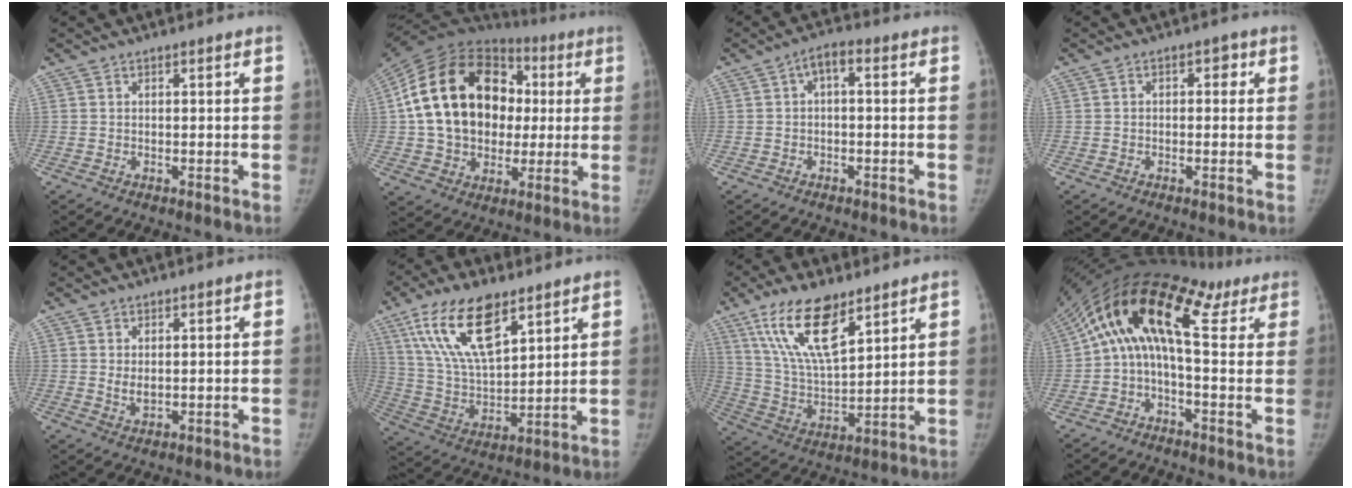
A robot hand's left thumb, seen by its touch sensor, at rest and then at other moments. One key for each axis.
{"total": 25.8, "fx": 2.7, "fy": 19.1, "fz": 17.0, "tx": -0.292, "ty": 0.032, "tz": 0.051}
{"total": 3.4, "fx": 0.0, "fy": 1.7, "fz": 3.0, "tx": -0.040, "ty": 0.019, "tz": -0.009}
{"total": 2.4, "fx": 0.3, "fy": 1.8, "fz": 1.6, "tx": -0.002, "ty": 0.008, "tz": -0.004}
{"total": 2.3, "fx": 0.5, "fy": 1.5, "fz": 1.6, "tx": -0.022, "ty": -0.008, "tz": 0.014}
{"total": 17.8, "fx": 10.0, "fy": 7.8, "fz": 12.5, "tx": -0.208, "ty": -0.038, "tz": 0.193}
{"total": 16.1, "fx": 9.7, "fy": 6.2, "fz": 11.2, "tx": -0.188, "ty": -0.043, "tz": 0.191}
{"total": 17.8, "fx": 5.8, "fy": 8.1, "fz": 14.7, "tx": -0.223, "ty": 0.056, "tz": 0.079}